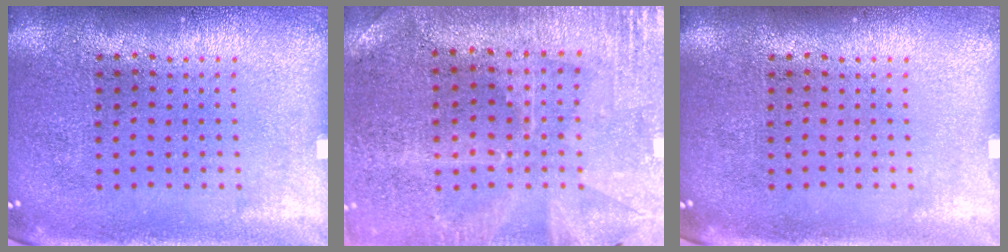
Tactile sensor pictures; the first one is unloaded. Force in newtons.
{"total": 0.7, "press": 0.6, "slide": 0.3}
{"total": 0.0}